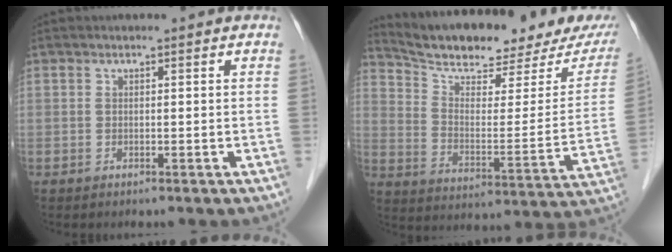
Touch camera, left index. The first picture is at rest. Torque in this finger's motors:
{"motor_torque": [0.71, -0.95, 0.28, 0.04]}